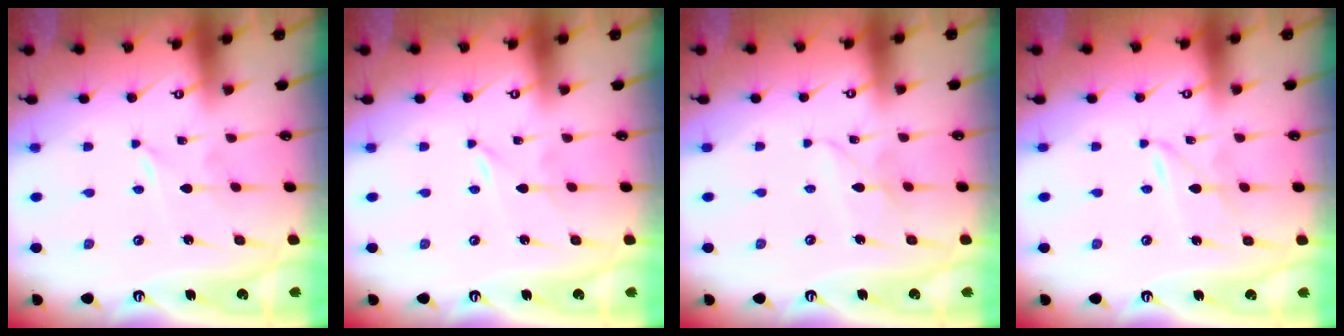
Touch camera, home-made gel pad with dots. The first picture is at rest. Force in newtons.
{"total": 0.0}
{"total": 4.7, "press": 4.7, "slide": 0.4}
{"total": 2.2, "press": 2.2, "slide": 0.2}